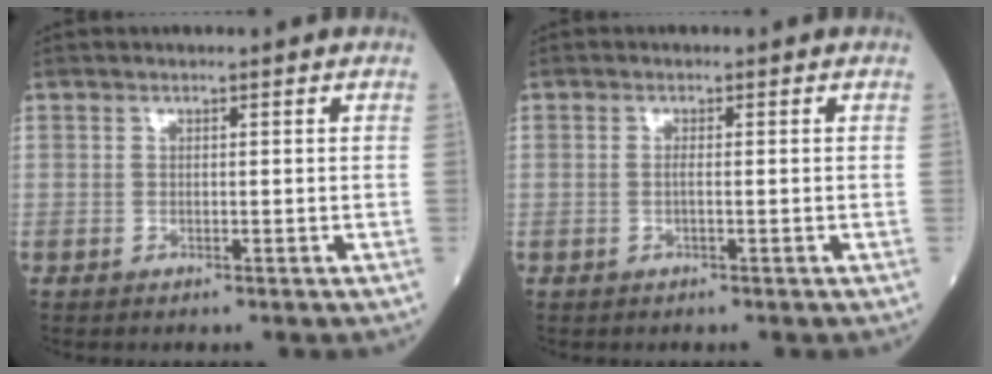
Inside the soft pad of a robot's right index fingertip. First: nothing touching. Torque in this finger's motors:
{"motor_torque": [-0.12, 0.02, -0.08, -0.01]}